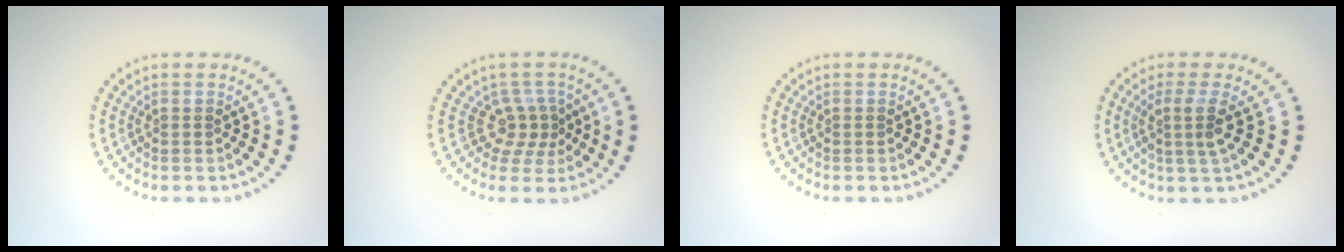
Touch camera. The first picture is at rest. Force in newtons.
{"total": 2.7, "press": 1.9, "slide": 1.9}
{"total": 0.0}
{"total": 2.5, "press": 1.9, "slide": 1.6}